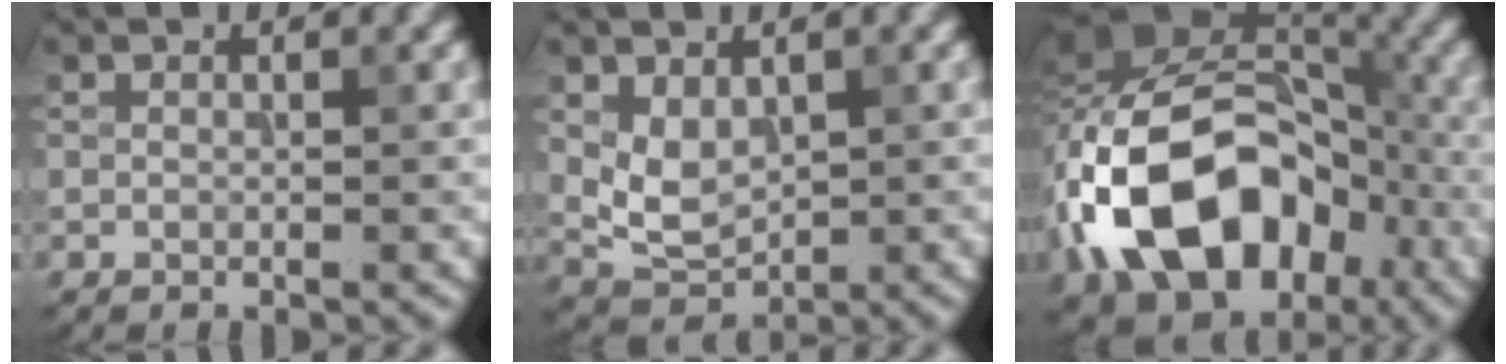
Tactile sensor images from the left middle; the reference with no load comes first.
{"total": 2.6, "force": [0.8, 1.9, 1.7], "torque": [-0.040, 0.001, 0.030]}
{"total": 14.9, "force": [-5.5, 10.0, 9.7], "torque": [-0.172, 0.006, -0.099]}